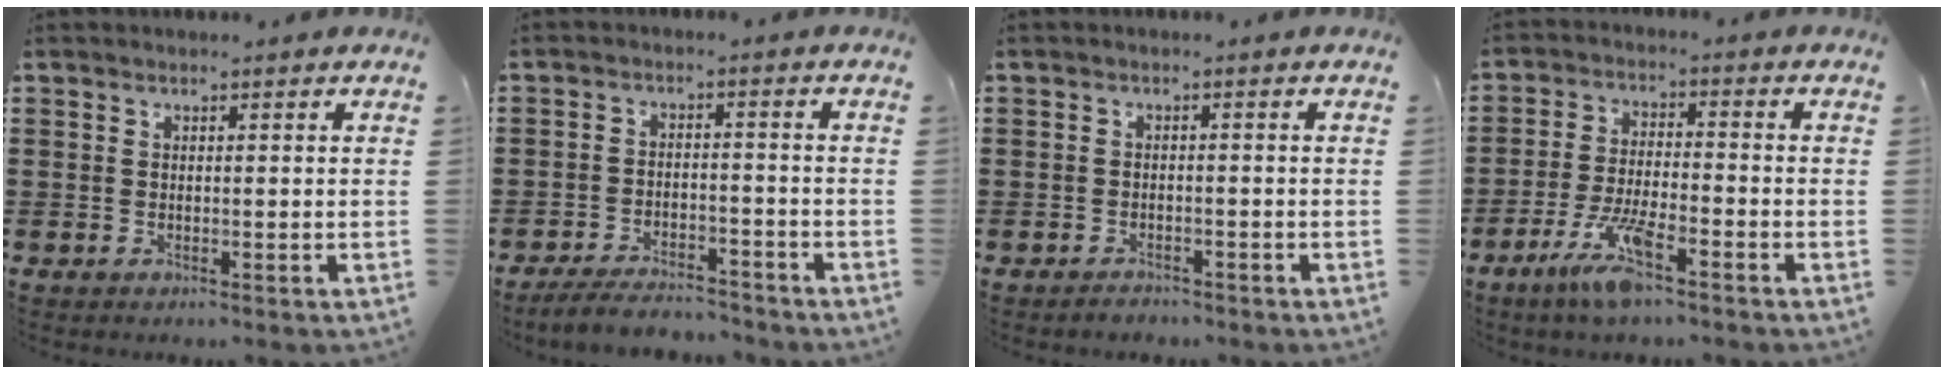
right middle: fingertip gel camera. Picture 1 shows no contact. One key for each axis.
{"total": 4.6, "fx": -4.3, "fy": 0.7, "fz": 1.2, "tx": -0.026, "ty": 0.002, "tz": -0.087}
{"total": 1.3, "fx": -1.2, "fy": 0.3, "fz": 0.0, "tx": -0.005, "ty": 0.001, "tz": -0.027}
{"total": 7.5, "fx": -4.5, "fy": 1.5, "fz": 5.8, "tx": -0.124, "ty": -0.006, "tz": -0.084}